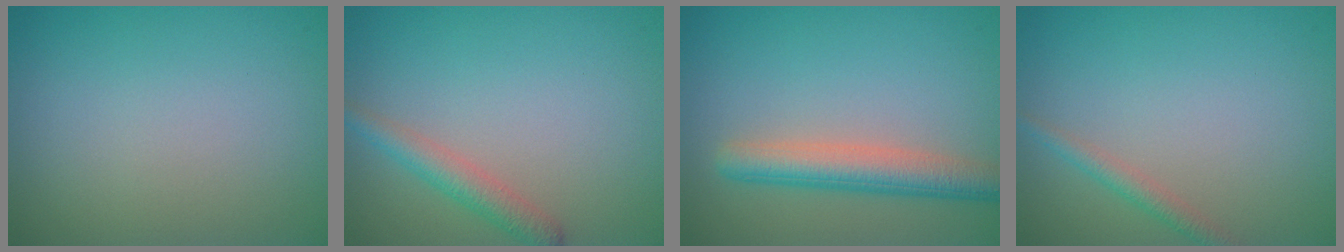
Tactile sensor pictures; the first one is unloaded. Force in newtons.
{"total": 2.4, "press": 2.4, "slide": 0.1}
{"total": 4.3, "press": 4.3, "slide": 0.2}
{"total": 1.5, "press": 1.5, "slide": 0.0}